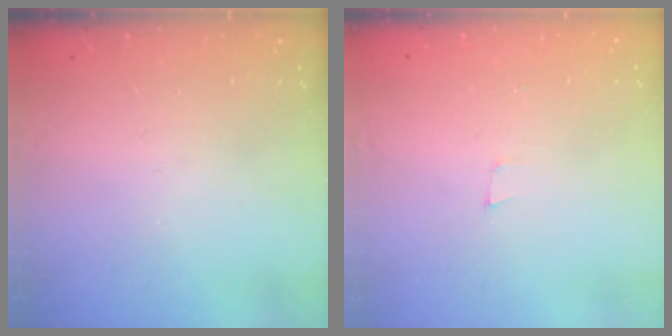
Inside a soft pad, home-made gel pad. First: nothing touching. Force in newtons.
{"total": 3.4, "press": 2.2, "slide": 2.6}